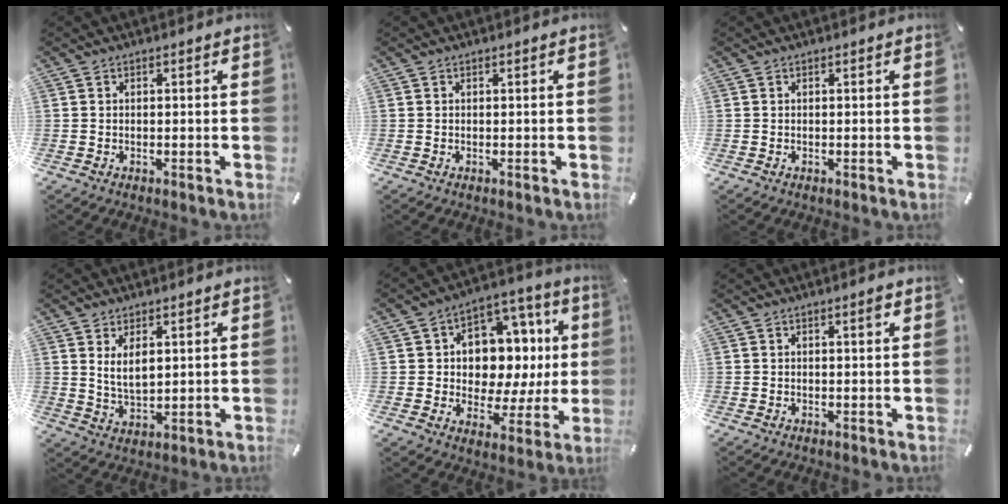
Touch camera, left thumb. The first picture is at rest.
{"total": 0.0}
{"total": 0.0}
{"total": 5.6, "force": [2.4, 2.8, 4.2], "torque": [-0.088, -0.005, 0.039]}
{"total": 12.3, "force": [3.0, 10.1, 6.4], "torque": [-0.074, -0.040, 0.059]}
{"total": 1.3, "force": [0.6, 0.3, 1.1], "torque": [-0.014, -0.001, 0.007]}